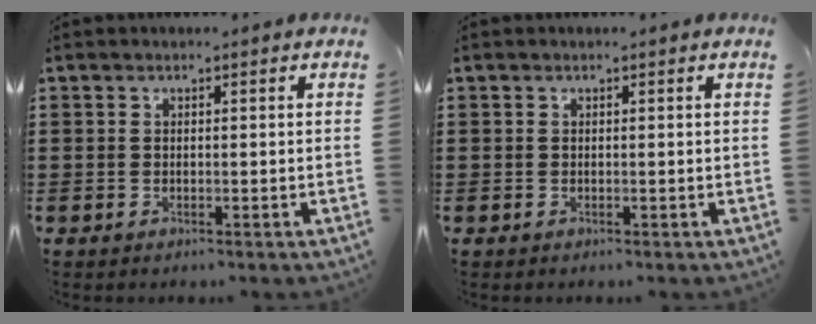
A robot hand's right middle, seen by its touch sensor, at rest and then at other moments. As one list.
[{"total": 0.0}]